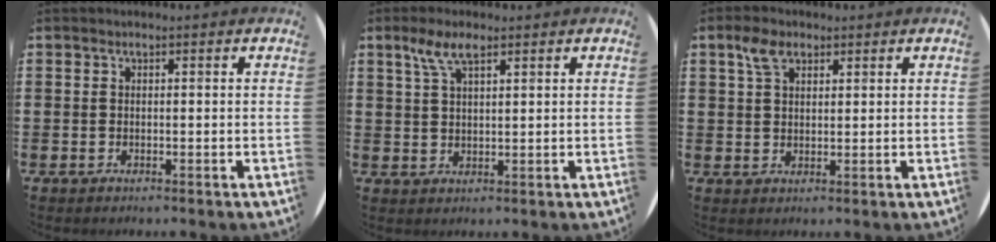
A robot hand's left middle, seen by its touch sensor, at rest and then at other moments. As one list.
[{"total": 4.5, "force": [2.9, 1.5, 3.2], "torque": [-0.071, 0.007, 0.050]}, {"total": 3.7, "force": [2.4, 2.0, 2.0], "torque": [-0.045, 0.007, 0.044]}]